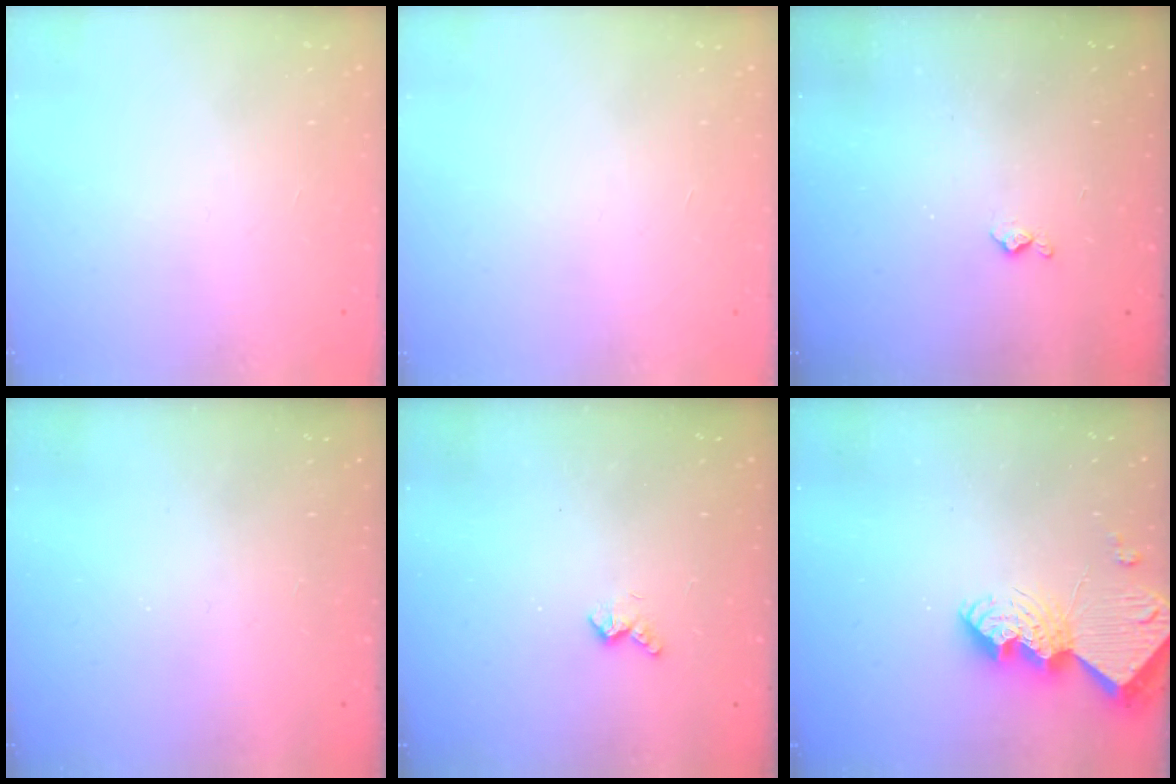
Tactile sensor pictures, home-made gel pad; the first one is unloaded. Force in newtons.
{"total": 0.0}
{"total": 3.8, "press": 3.8, "slide": 0.3}
{"total": 0.0}
{"total": 2.6, "press": 2.6, "slide": 0.6}
{"total": 11.1, "press": 11.0, "slide": 1.0}